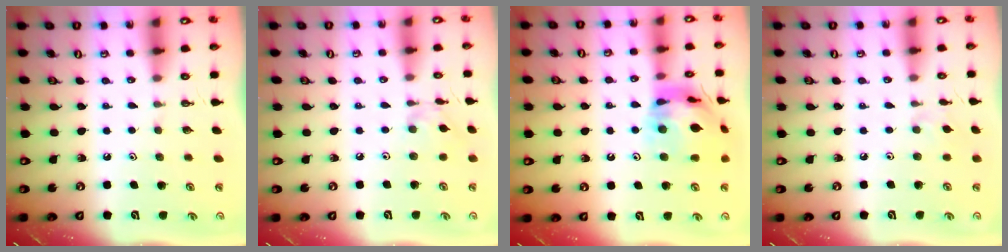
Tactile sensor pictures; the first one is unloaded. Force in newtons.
{"total": 2.0, "press": 2.0, "slide": 0.2}
{"total": 16.2, "press": 16.1, "slide": 1.9}
{"total": 3.4, "press": 3.3, "slide": 0.7}